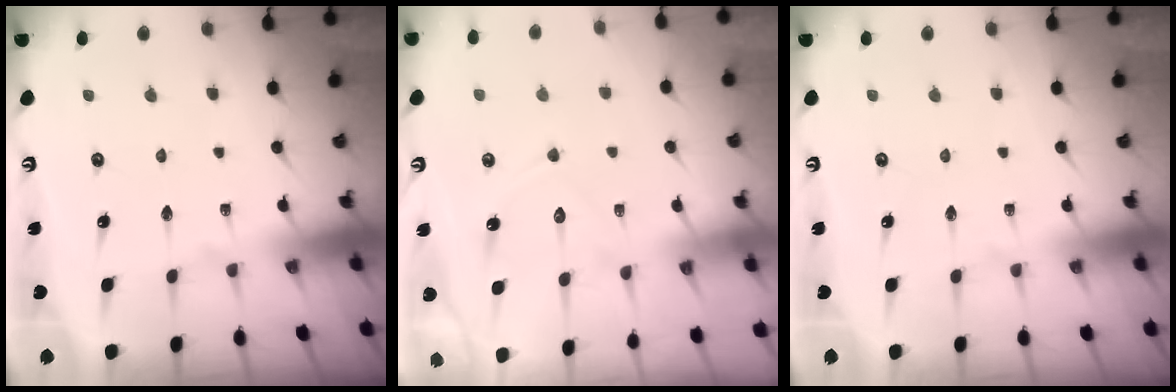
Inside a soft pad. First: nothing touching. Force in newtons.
{"total": 8.5, "press": 8.5, "slide": 0.8}
{"total": 0.0}